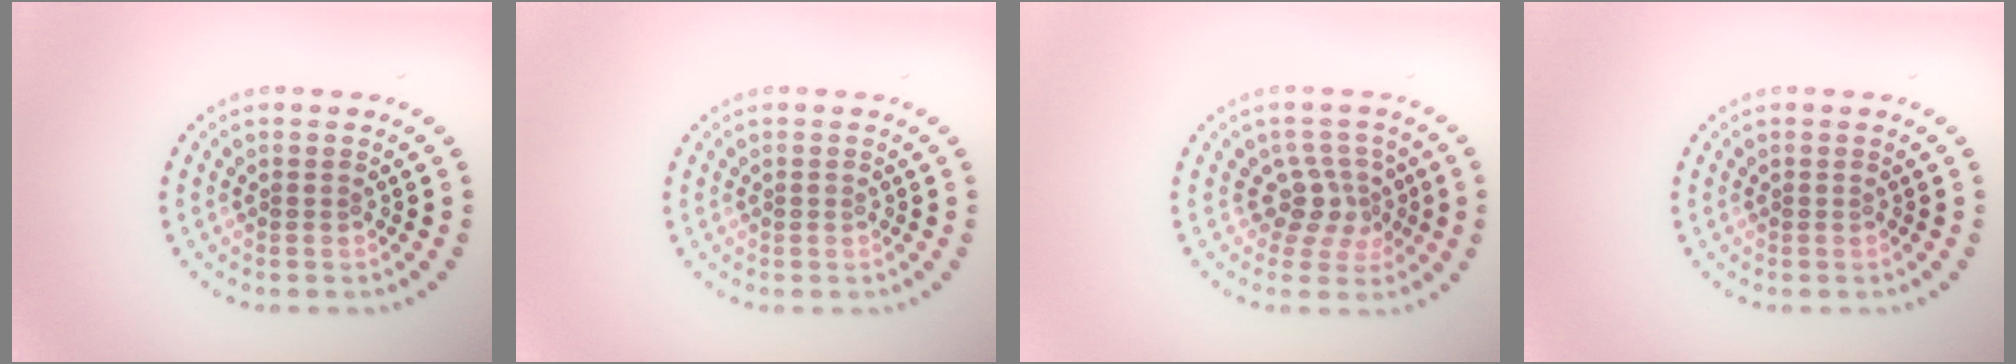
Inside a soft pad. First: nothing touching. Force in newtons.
{"total": 0.0}
{"total": 2.8, "press": 2.2, "slide": 1.7}
{"total": 0.0}